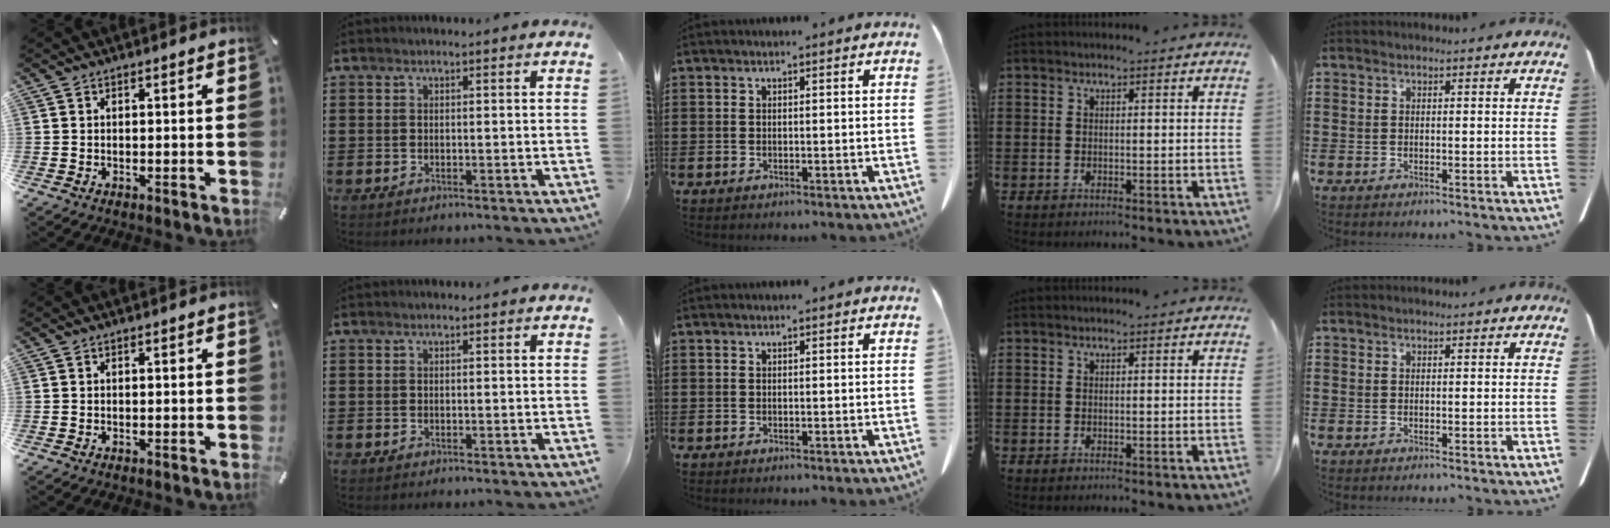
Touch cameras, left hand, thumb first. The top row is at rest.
{}